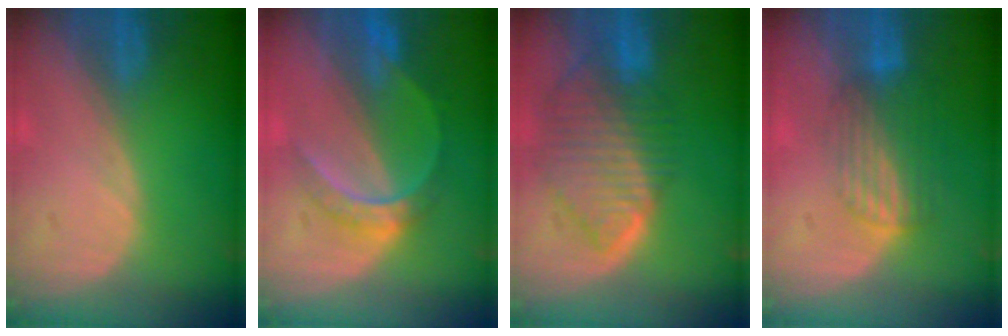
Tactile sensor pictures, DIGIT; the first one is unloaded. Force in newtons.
{"total": 6.2, "press": 5.5, "slide": 2.9}
{"total": 10.1, "press": 8.5, "slide": 5.3}
{"total": 7.0, "press": 5.9, "slide": 3.8}